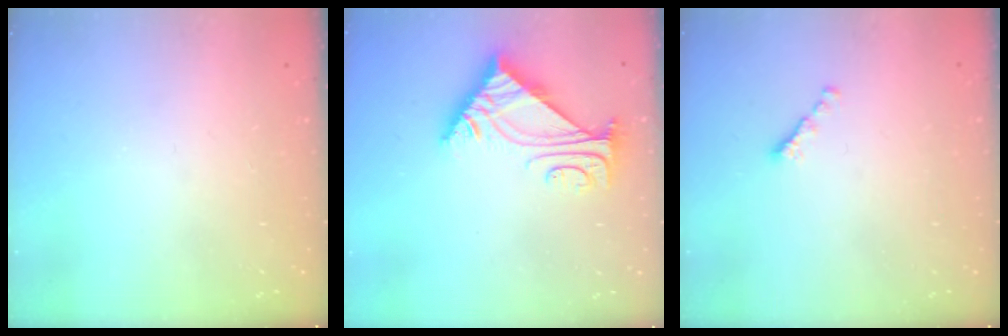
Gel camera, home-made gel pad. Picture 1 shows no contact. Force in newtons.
{"total": 5.6, "press": 5.5, "slide": 0.8}
{"total": 1.5, "press": 1.4, "slide": 0.5}